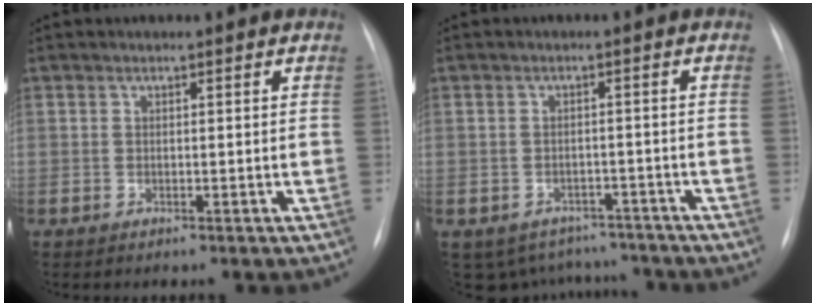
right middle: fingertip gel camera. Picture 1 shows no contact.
{"total": 8.3, "force": [-7.1, 4.4, 0.5], "torque": [-0.004, 0.021, -0.084]}